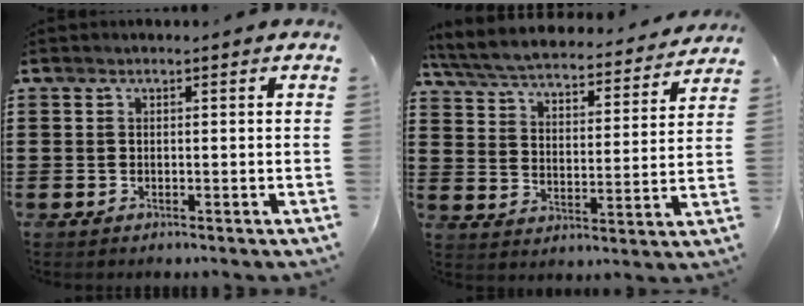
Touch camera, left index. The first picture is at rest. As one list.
[{"total": 5.2, "force": [5.0, 0.3, 1.4], "torque": [-0.054, -0.036, 0.080]}]